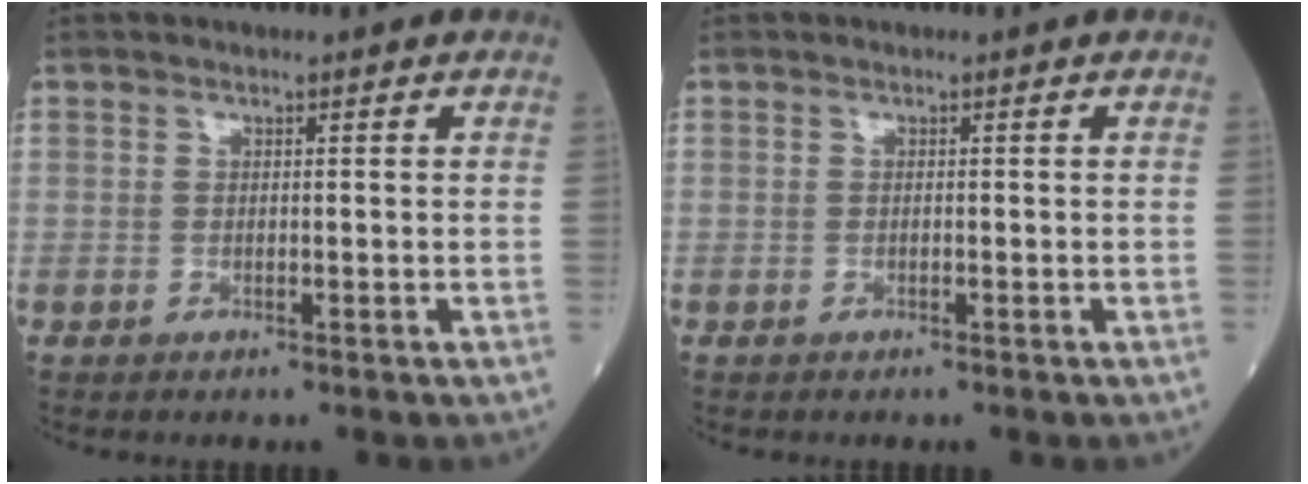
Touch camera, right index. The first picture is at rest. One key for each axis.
{"total": 0.0}